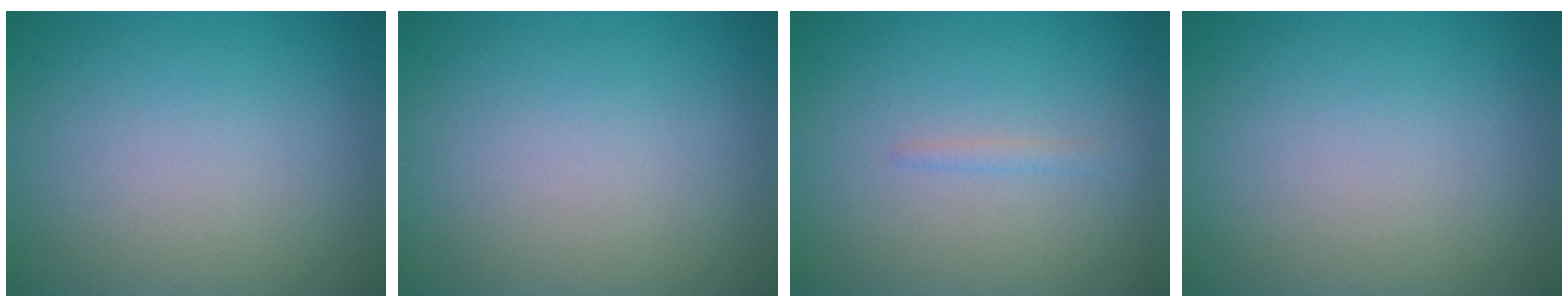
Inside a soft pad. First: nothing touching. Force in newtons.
{"total": 0.0}
{"total": 0.8, "press": 0.7, "slide": 0.1}
{"total": 0.0}